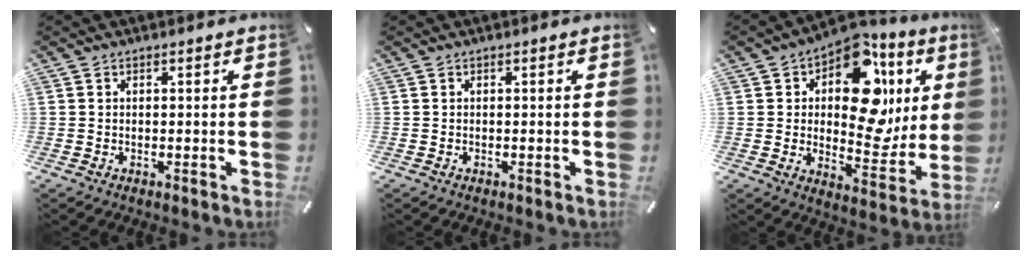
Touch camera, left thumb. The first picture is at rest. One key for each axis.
{"total": 0.0}
{"total": 18.6, "fx": 6.9, "fy": 11.6, "fz": 12.8, "tx": -0.159, "ty": -0.055, "tz": 0.116}